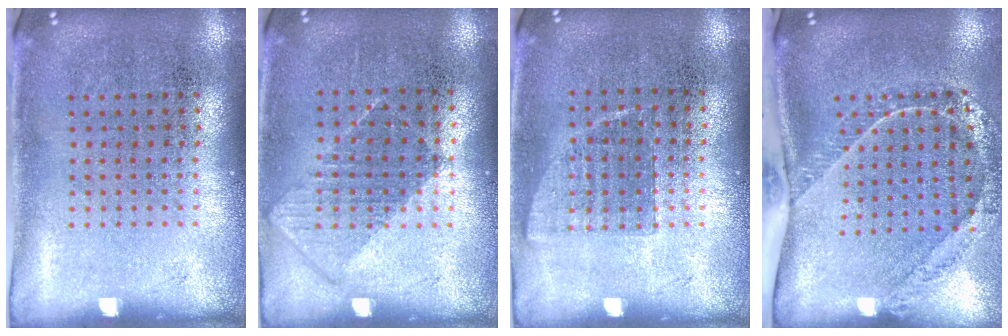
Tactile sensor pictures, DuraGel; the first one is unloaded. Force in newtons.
{"total": 0.9, "press": 0.7, "slide": 0.4}
{"total": 0.7, "press": 0.7, "slide": 0.2}
{"total": 1.8, "press": 1.5, "slide": 1.1}